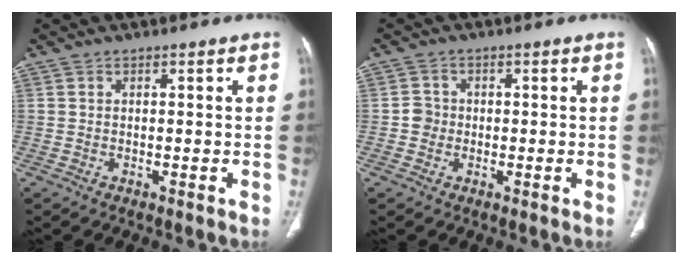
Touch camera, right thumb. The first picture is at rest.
{"total": 2.5, "force": [-0.4, 2.3, 0.7], "torque": [0.001, 0.008, -0.012]}